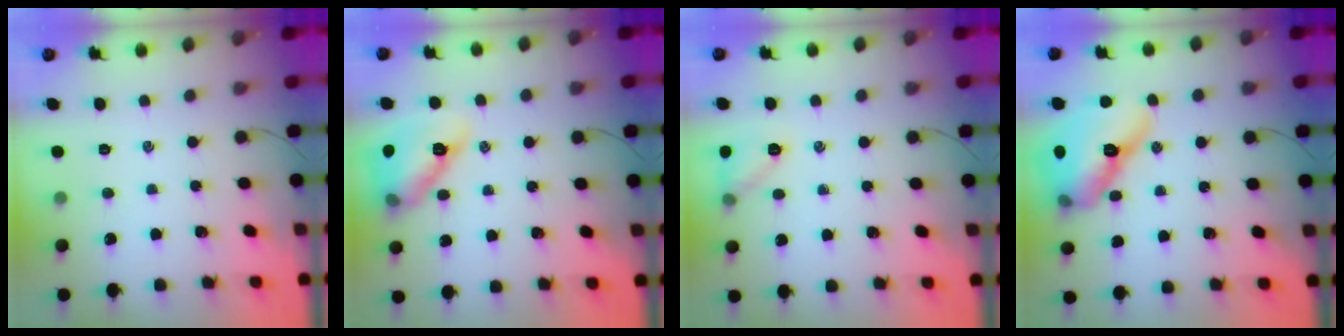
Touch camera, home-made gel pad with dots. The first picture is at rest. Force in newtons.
{"total": 14.4, "press": 13.8, "slide": 4.1}
{"total": 7.8, "press": 7.7, "slide": 1.1}
{"total": 17.3, "press": 16.6, "slide": 5.0}